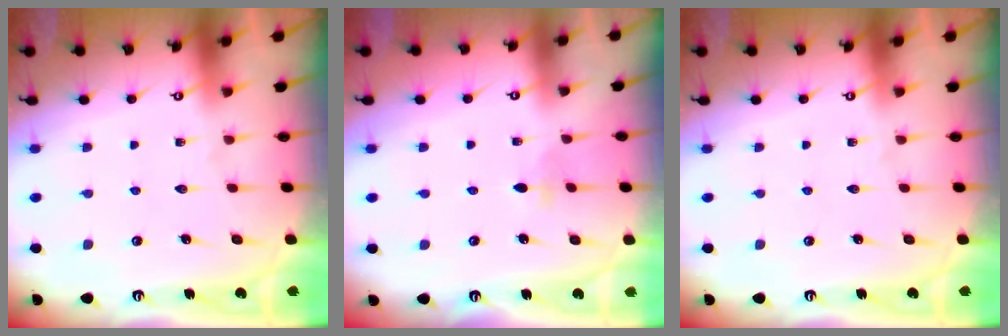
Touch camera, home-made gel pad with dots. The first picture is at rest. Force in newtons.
{"total": 2.8, "press": 2.7, "slide": 0.6}
{"total": 0.0}